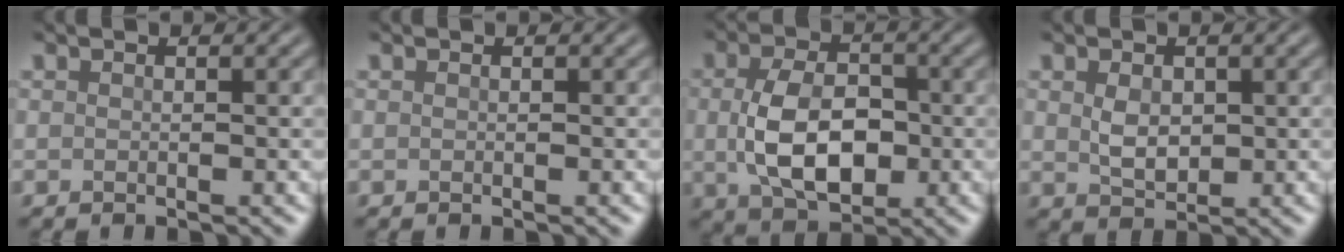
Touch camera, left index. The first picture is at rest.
{"total": 0.0}
{"total": 7.1, "force": [-0.4, 4.5, 5.5], "torque": [-0.114, -0.008, -0.007]}
{"total": 2.5, "force": [0.4, 1.7, 1.8], "torque": [-0.039, -0.003, 0.012]}